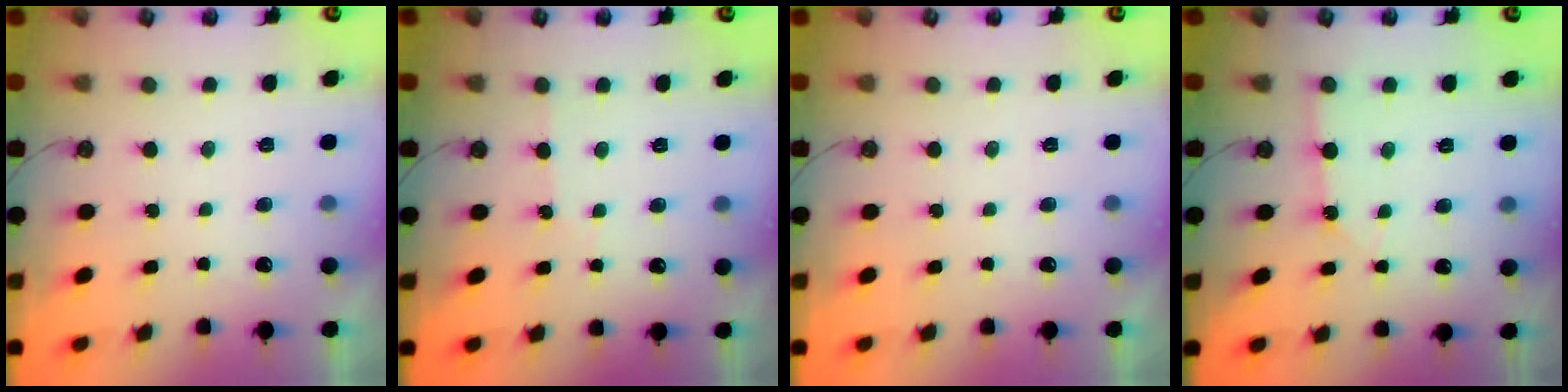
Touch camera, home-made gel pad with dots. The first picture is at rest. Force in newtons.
{"total": 2.4, "press": 2.4, "slide": 0.4}
{"total": 0.0}
{"total": 2.6, "press": 2.6, "slide": 0.3}